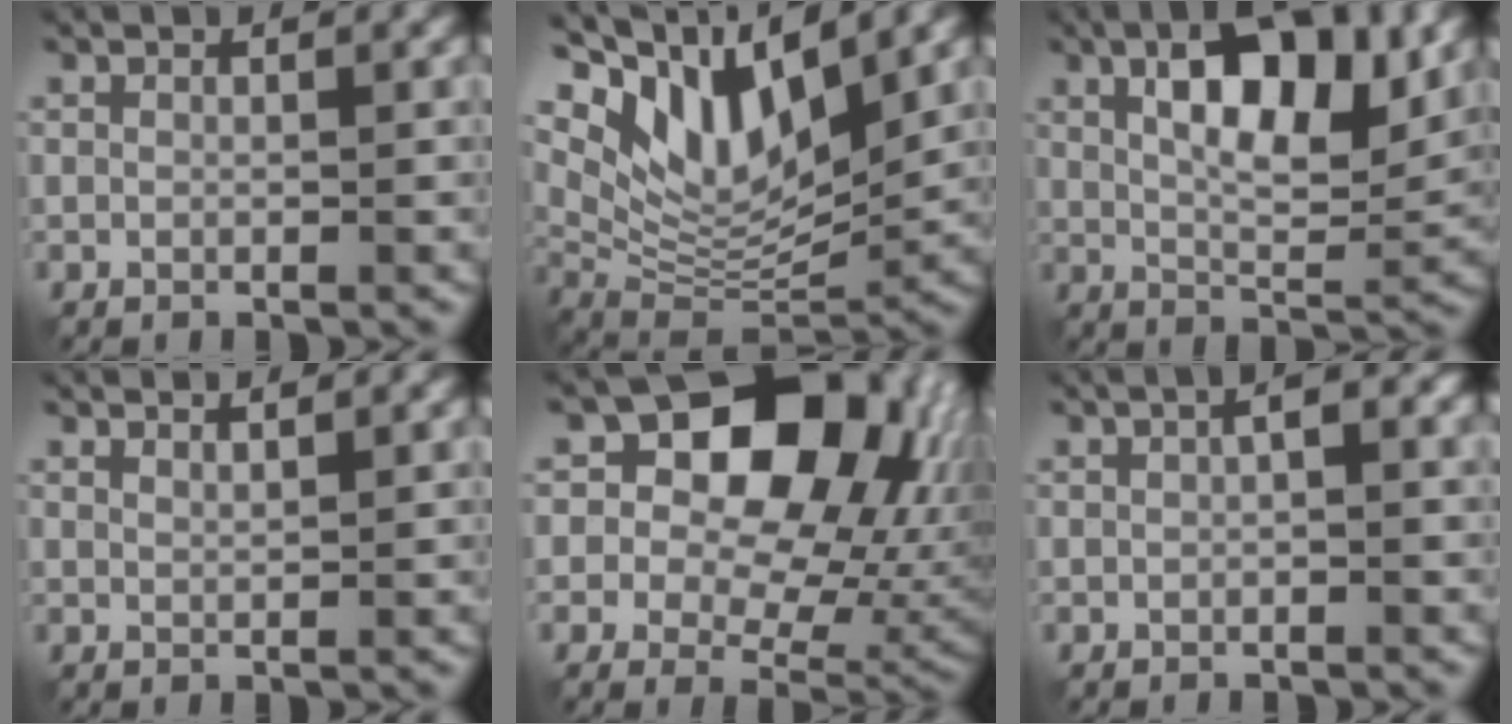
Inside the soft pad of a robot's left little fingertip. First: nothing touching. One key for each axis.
{"total": 9.9, "fx": 5.3, "fy": 4.2, "fz": 7.2, "tx": -0.131, "ty": -0.002, "tz": 0.101}
{"total": 8.6, "fx": 2.5, "fy": 3.5, "fz": 7.4, "tx": -0.112, "ty": 0.004, "tz": 0.035}
{"total": 1.3, "fx": 1.2, "fy": 0.2, "fz": 0.6, "tx": -0.002, "ty": 0.003, "tz": 0.012}
{"total": 15.0, "fx": 4.7, "fy": 10.3, "fz": 9.8, "tx": -0.116, "ty": 0.025, "tz": 0.065}
{"total": 4.1, "fx": 0.9, "fy": 2.0, "fz": 3.4, "tx": -0.044, "ty": 0.017, "tz": 0.002}